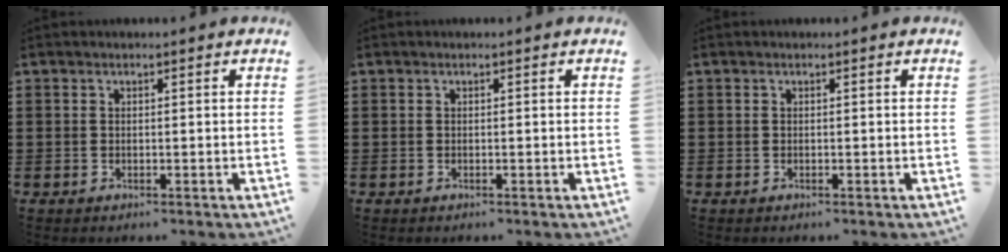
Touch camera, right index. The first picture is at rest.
{"total": 0.0}
{"total": 0.0}